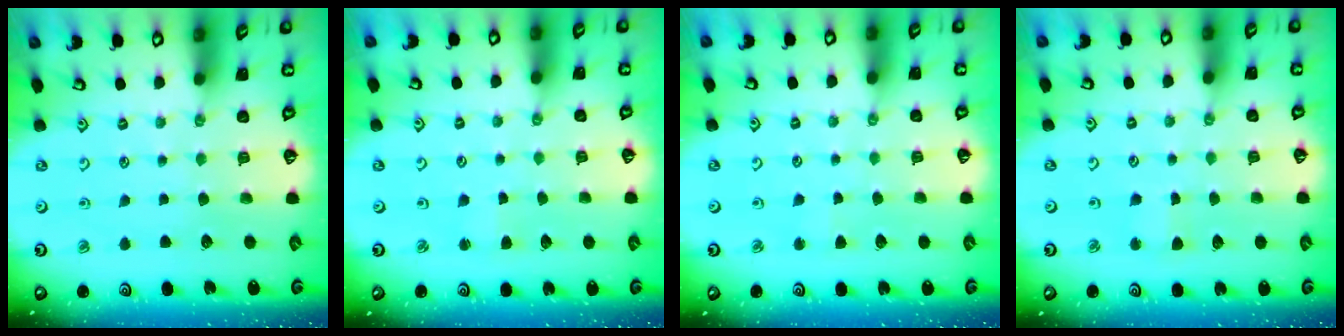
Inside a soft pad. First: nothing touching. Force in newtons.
{"total": 2.5, "press": 2.5, "slide": 0.2}
{"total": 1.5, "press": 1.5, "slide": 0.3}
{"total": 2.6, "press": 2.6, "slide": 0.3}